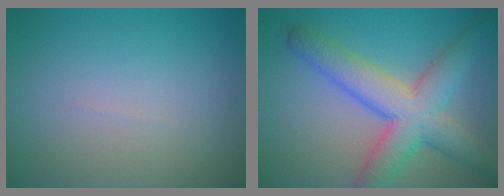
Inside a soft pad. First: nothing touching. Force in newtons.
{"total": 7.7, "press": 7.7, "slide": 0.3}